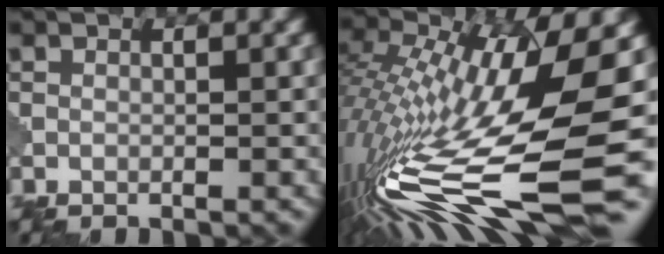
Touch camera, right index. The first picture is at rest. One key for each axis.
{"total": 16.8, "fx": -3.6, "fy": 4.8, "fz": 15.7, "tx": -0.306, "ty": 0.005, "tz": -0.065}